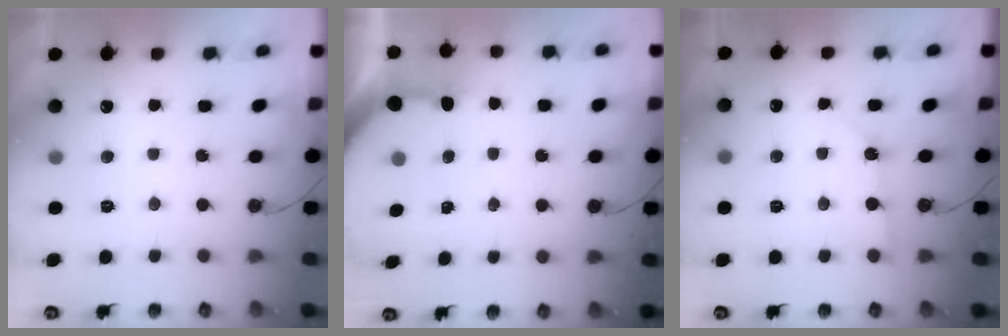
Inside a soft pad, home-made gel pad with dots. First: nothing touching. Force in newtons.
{"total": 4.7, "press": 4.6, "slide": 0.5}
{"total": 1.6, "press": 1.6, "slide": 0.3}